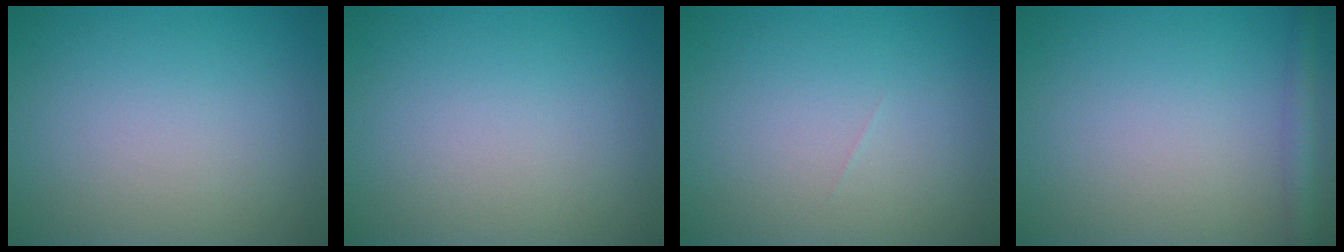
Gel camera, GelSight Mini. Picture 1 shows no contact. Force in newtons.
{"total": 0.0}
{"total": 0.0}
{"total": 2.1, "press": 2.1, "slide": 0.1}